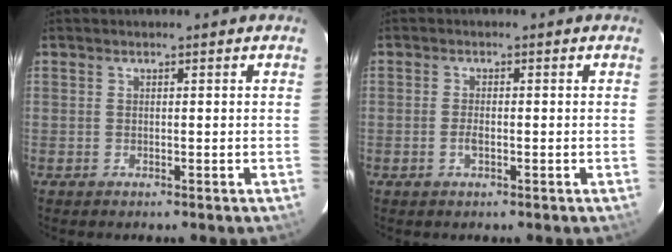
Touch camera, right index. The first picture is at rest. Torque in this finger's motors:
{"motor_torque": [-0.10, 0.12, 0.01, 0.00]}